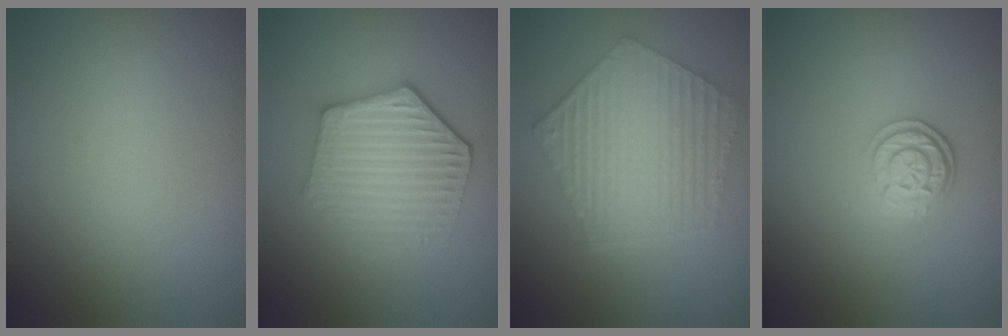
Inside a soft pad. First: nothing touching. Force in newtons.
{"total": 5.0, "press": 4.3, "slide": 2.6}
{"total": 6.9, "press": 5.0, "slide": 4.8}
{"total": 2.8, "press": 2.3, "slide": 1.6}